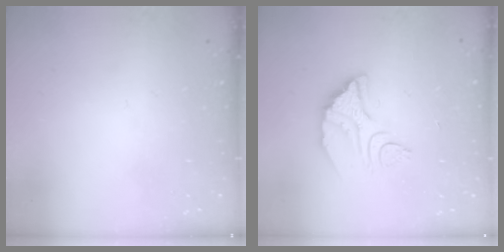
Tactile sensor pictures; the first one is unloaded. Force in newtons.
{"total": 8.9, "press": 8.9, "slide": 0.5}